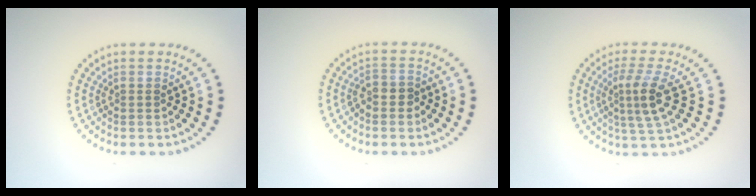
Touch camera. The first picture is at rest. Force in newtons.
{"total": 1.9, "press": 1.7, "slide": 0.8}
{"total": 3.4, "press": 2.8, "slide": 1.9}